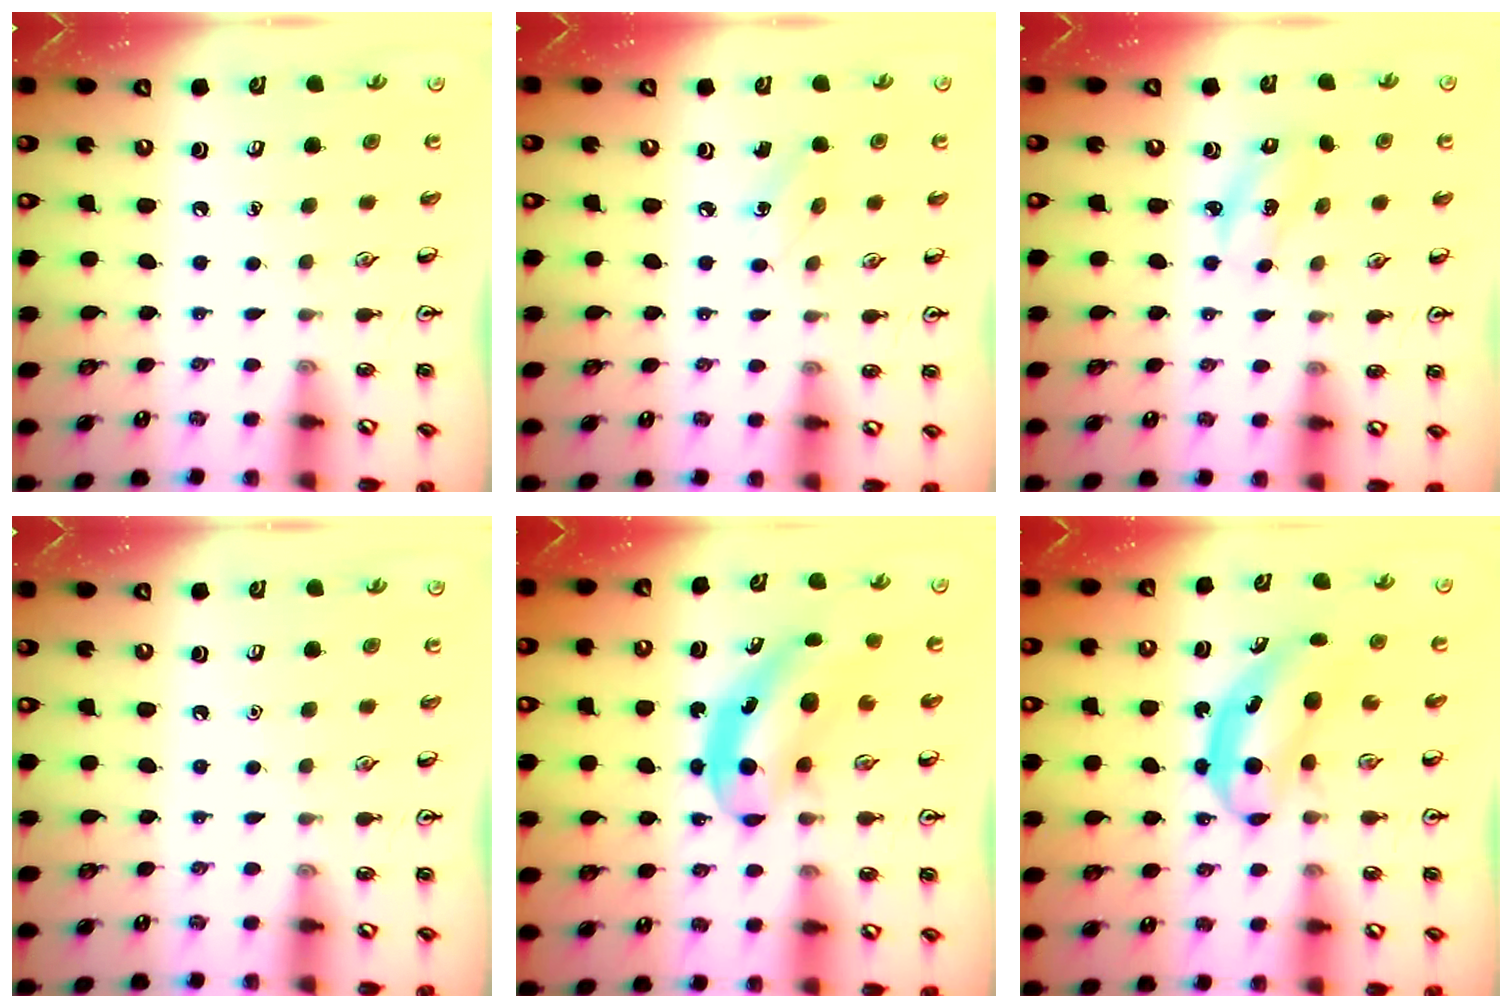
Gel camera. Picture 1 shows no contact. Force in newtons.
{"total": 3.7, "press": 3.5, "slide": 1.2}
{"total": 2.1, "press": 2.0, "slide": 0.7}
{"total": 0.0}
{"total": 7.6, "press": 7.5, "slide": 1.2}
{"total": 5.9, "press": 5.8, "slide": 1.2}